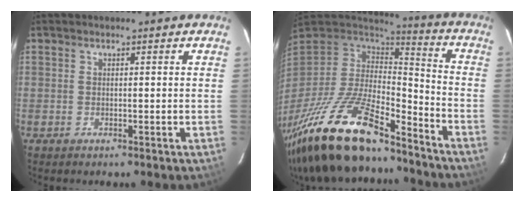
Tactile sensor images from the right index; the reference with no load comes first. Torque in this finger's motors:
{"motor_torque": [1.32, -0.82, 1.05, 0.21]}